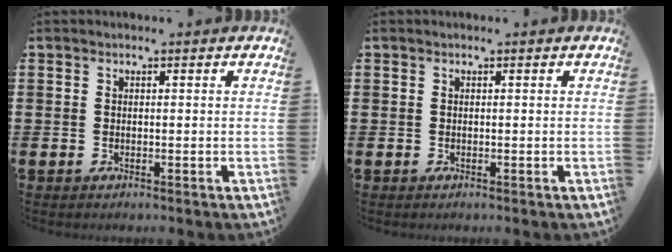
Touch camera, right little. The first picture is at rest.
{"total": 0.0}